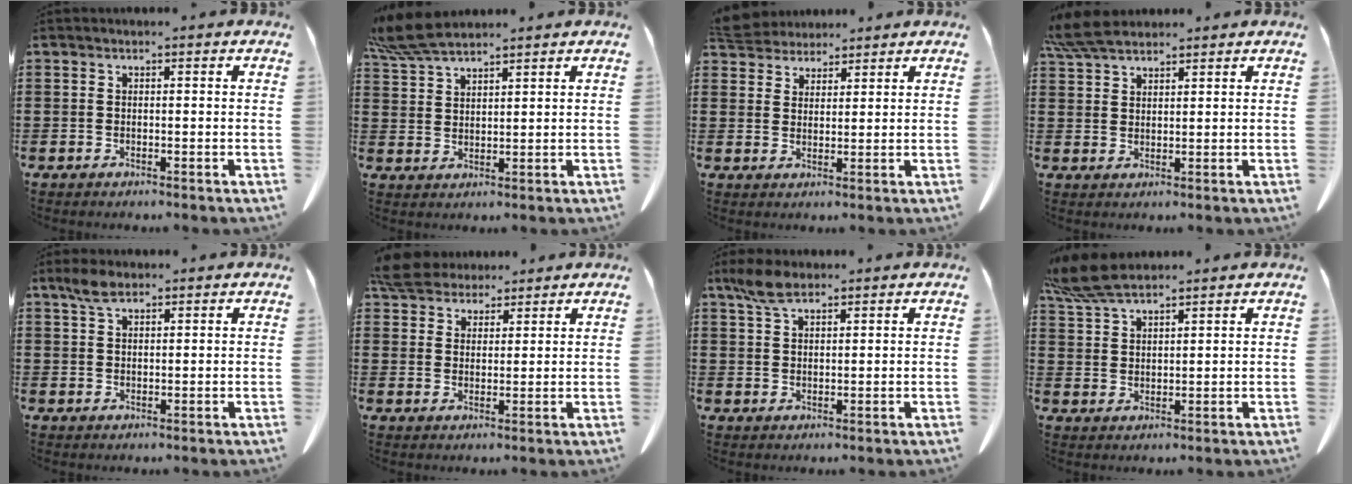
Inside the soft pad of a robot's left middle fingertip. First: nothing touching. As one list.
[{"total": 6.5, "force": [5.8, 1.0, 2.9], "torque": [-0.075, -0.013, 0.113]}, {"total": 4.7, "force": [4.4, 1.4, 0.5], "torque": [-0.030, -0.012, 0.085]}, {"total": 5.5, "force": [4.8, 1.3, 2.5], "torque": [-0.070, -0.009, 0.091]}, {"total": 3.3, "force": [2.3, 1.3, 2.0], "torque": [-0.046, 0.004, 0.043]}, {"total": 5.7, "force": [5.1, 2.0, 1.4], "torque": [-0.048, -0.007, 0.099]}, {"total": 4.8, "force": [3.2, 1.8, 3.0], "torque": [-0.067, 0.003, 0.062]}, {"total": 7.0, "force": [5.9, 1.5, 3.4], "torque": [-0.091, -0.012, 0.112]}]